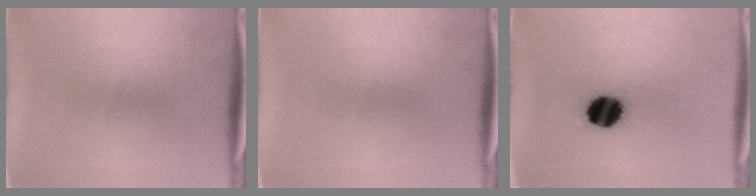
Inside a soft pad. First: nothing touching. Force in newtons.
{"total": 0.0}
{"total": 12.0}